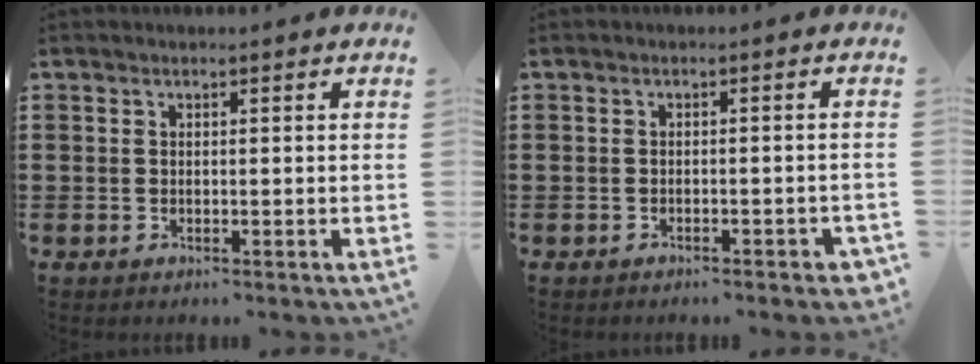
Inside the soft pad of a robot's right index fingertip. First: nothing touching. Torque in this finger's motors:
{"motor_torque": [0.41, 0.39, 0.01, -0.01]}